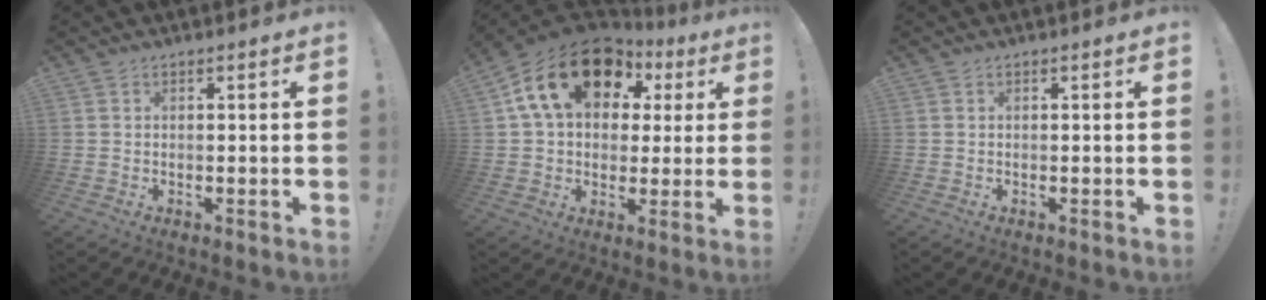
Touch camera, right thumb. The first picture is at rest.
{"total": 20.6, "force": [8.8, 13.2, 13.1], "torque": [-0.212, -0.022, 0.159]}
{"total": 0.0}